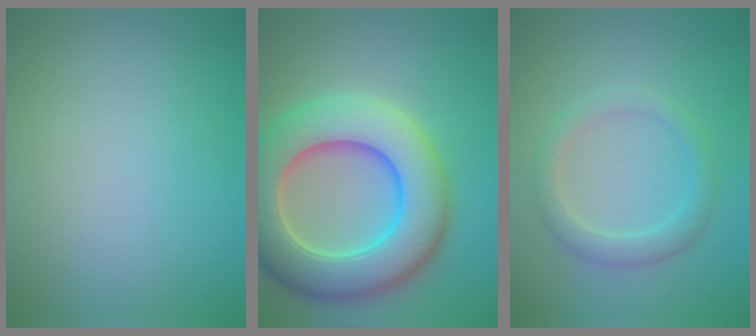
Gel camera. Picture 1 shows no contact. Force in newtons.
{"total": 11.2, "press": 11.2, "slide": 0.6}
{"total": 2.6, "press": 2.6, "slide": 0.1}